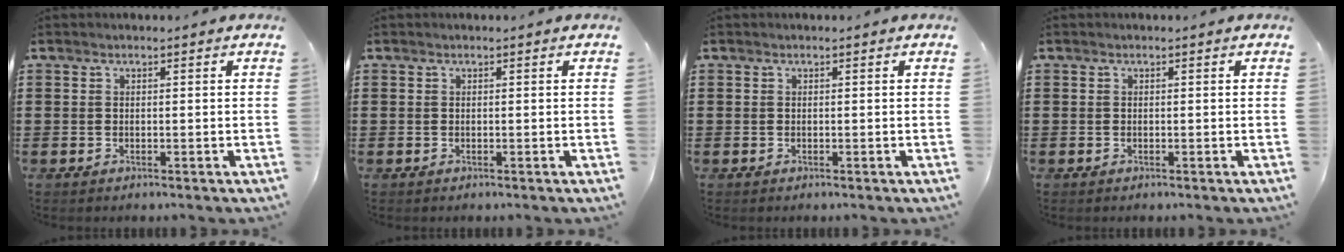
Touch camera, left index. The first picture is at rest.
{"total": 0.0}
{"total": 0.0}
{"total": 0.0}